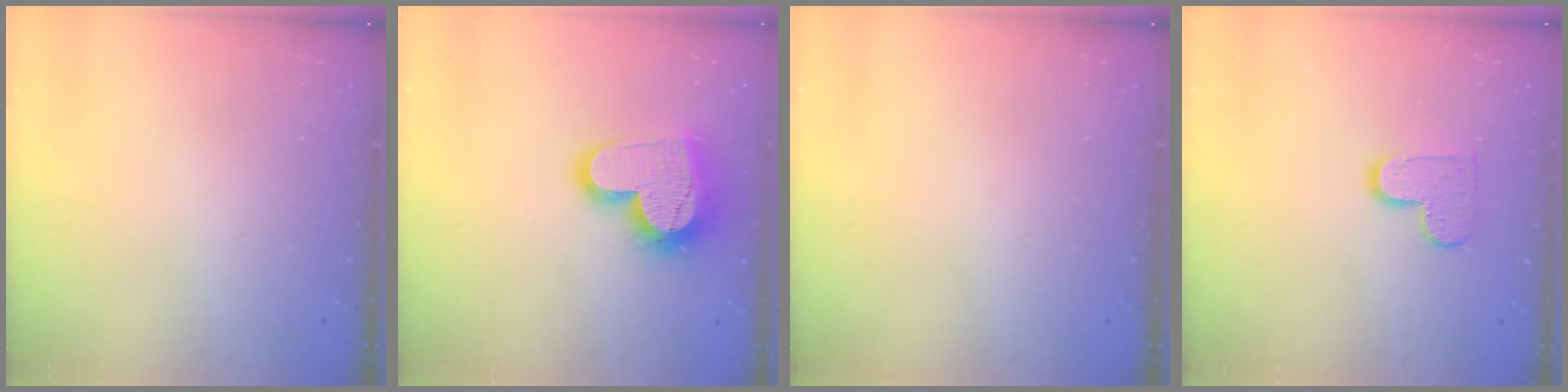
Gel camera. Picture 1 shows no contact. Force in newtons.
{"total": 18.6, "press": 18.5, "slide": 1.5}
{"total": 0.0}
{"total": 8.5, "press": 8.4, "slide": 0.4}